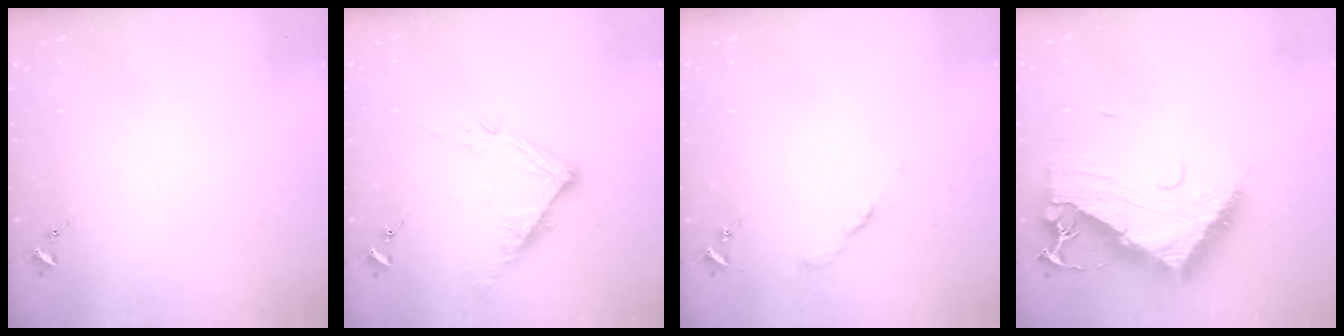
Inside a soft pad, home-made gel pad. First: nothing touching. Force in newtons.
{"total": 12.1, "press": 12.1, "slide": 1.2}
{"total": 2.7, "press": 2.6, "slide": 0.3}
{"total": 15.7, "press": 15.6, "slide": 1.5}